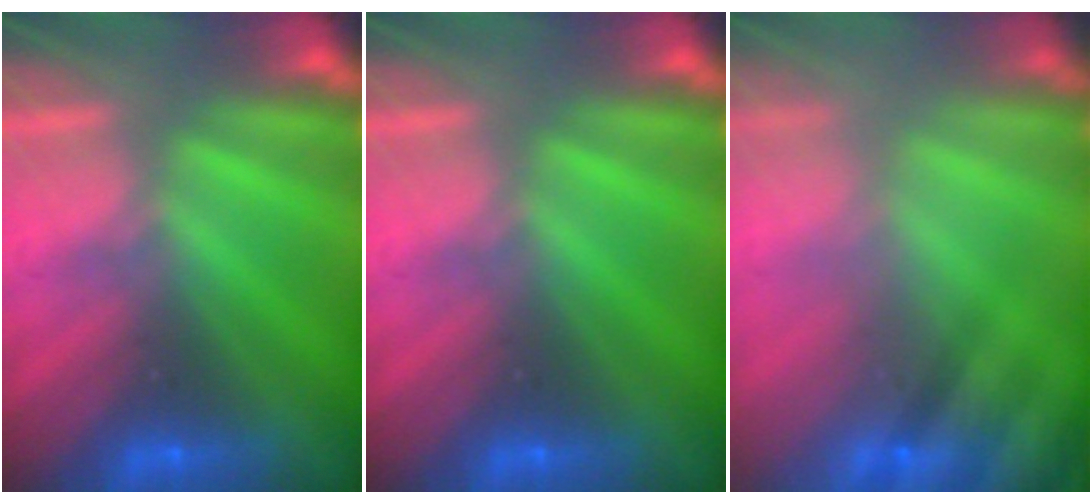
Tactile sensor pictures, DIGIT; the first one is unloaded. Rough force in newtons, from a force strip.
{"total": 0.0}
{"total": 8.5}